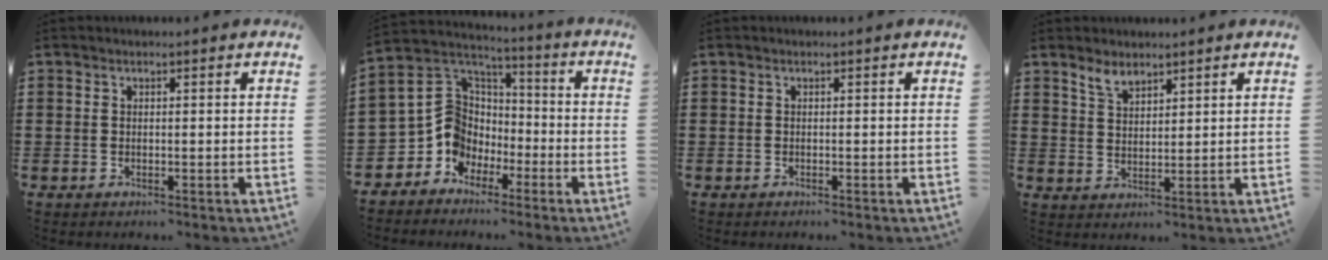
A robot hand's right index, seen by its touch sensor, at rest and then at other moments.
{"total": 9.2, "force": [-2.4, 8.4, 3.0], "torque": [-0.114, 0.002, -0.049]}
{"total": 0.0}
{"total": 3.3, "force": [2.7, 1.5, 1.3], "torque": [-0.033, 0.004, 0.051]}